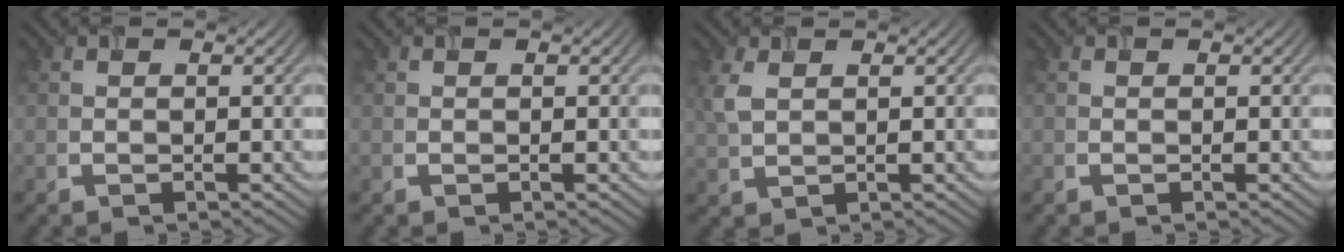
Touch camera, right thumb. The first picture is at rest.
{"total": 0.0}
{"total": 3.0, "force": [1.2, 1.6, 2.2], "torque": [-0.065, 0.004, 0.028]}
{"total": 0.0}